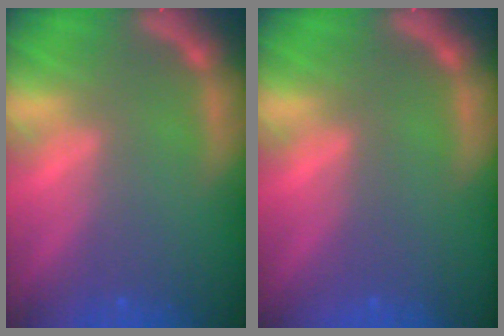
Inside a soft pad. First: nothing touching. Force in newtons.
{"total": 0.0}